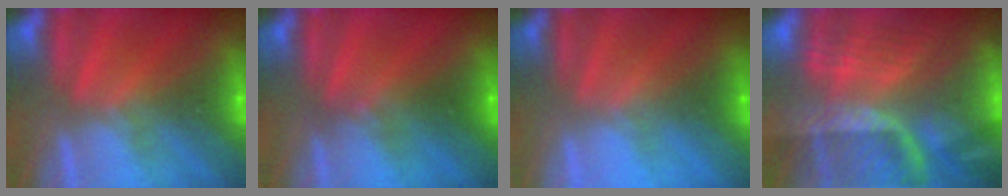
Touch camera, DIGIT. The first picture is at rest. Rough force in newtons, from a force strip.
{"total": 2.3}
{"total": 3.3}
{"total": 7.5}